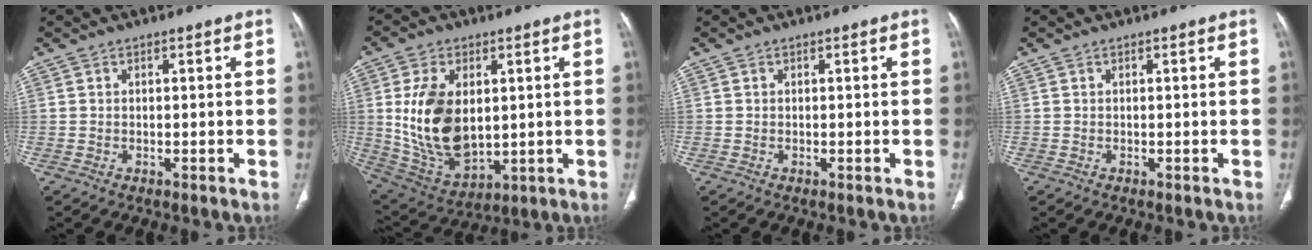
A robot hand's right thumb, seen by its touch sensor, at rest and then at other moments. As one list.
[{"total": 16.3, "force": [1.8, 10.1, 12.7], "torque": [-0.218, -0.017, 0.054]}, {"total": 0.0}, {"total": 0.0}]